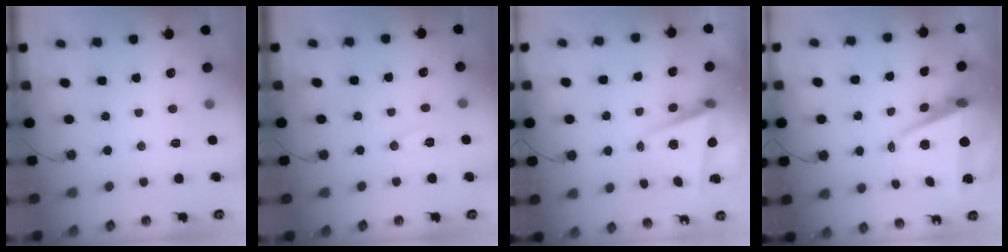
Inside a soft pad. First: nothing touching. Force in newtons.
{"total": 6.9, "press": 5.3, "slide": 4.5}
{"total": 5.4, "press": 5.3, "slide": 1.2}
{"total": 8.3, "press": 7.2, "slide": 4.2}